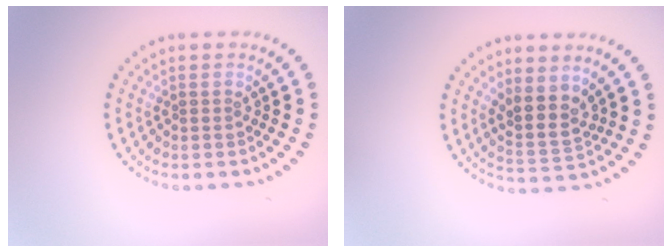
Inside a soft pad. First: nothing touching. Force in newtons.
{"total": 2.9, "press": 2.3, "slide": 1.7}